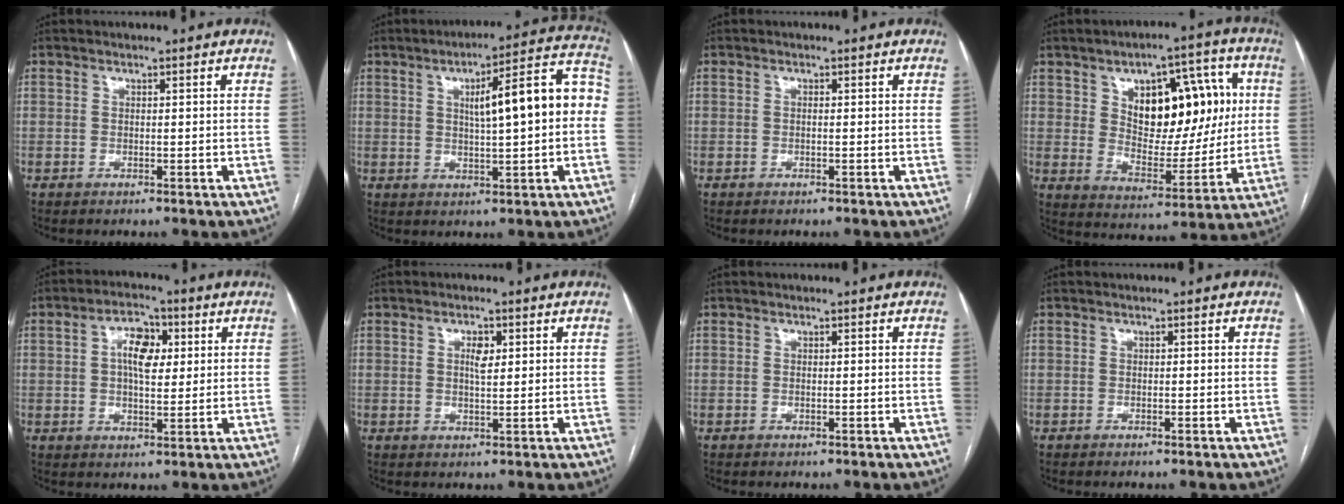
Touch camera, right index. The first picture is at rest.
{"total": 13.3, "force": [1.3, 2.4, 13.0], "torque": [-0.176, 0.044, 0.018]}
{"total": 0.0}
{"total": 16.1, "force": [4.2, 8.3, 13.2], "torque": [-0.178, 0.029, 0.073]}
{"total": 6.9, "force": [1.7, 3.6, 5.7], "torque": [-0.100, 0.018, 0.028]}
{"total": 2.8, "force": [0.8, 1.1, 2.4], "torque": [-0.042, 0.000, 0.014]}
{"total": 0.0}
{"total": 0.0}